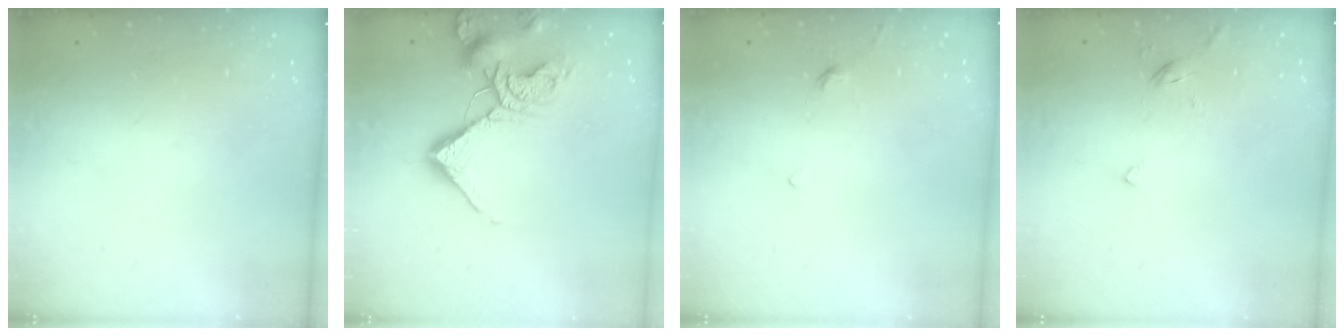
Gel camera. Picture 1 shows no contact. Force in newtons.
{"total": 12.0, "press": 11.9, "slide": 1.5}
{"total": 1.7, "press": 1.6, "slide": 0.5}
{"total": 2.7, "press": 2.6, "slide": 0.7}